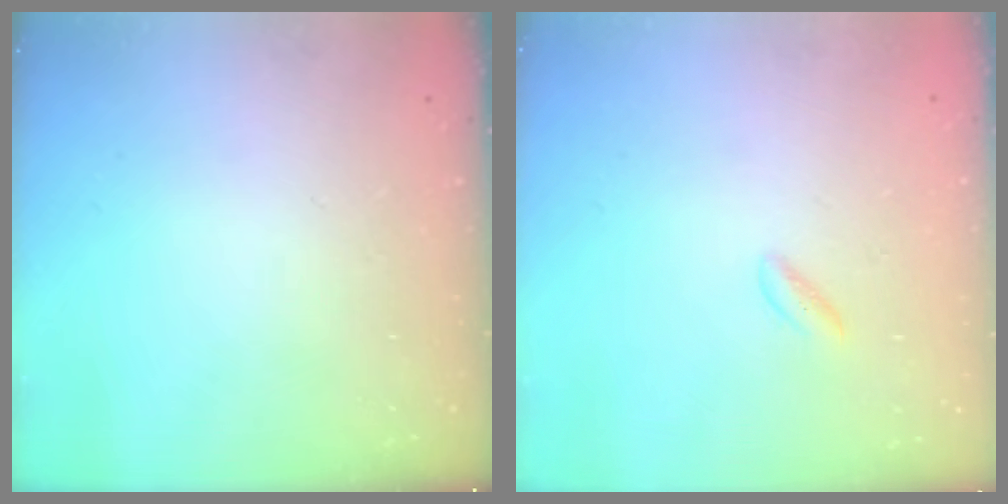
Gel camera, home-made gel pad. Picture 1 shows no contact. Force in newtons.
{"total": 0.7, "press": 0.5, "slide": 0.6}